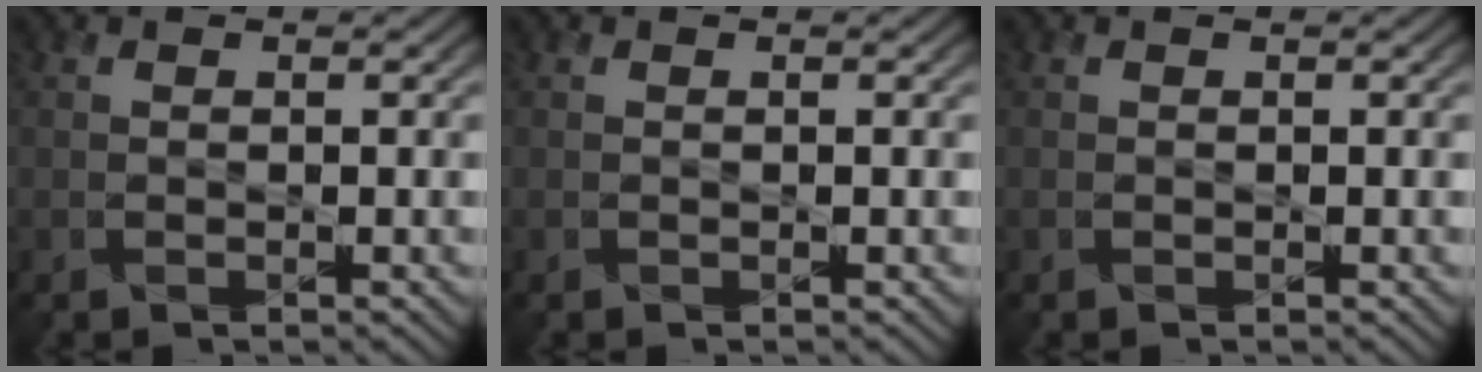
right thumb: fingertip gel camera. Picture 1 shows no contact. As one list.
[{"total": 0.0}, {"total": 0.0}]